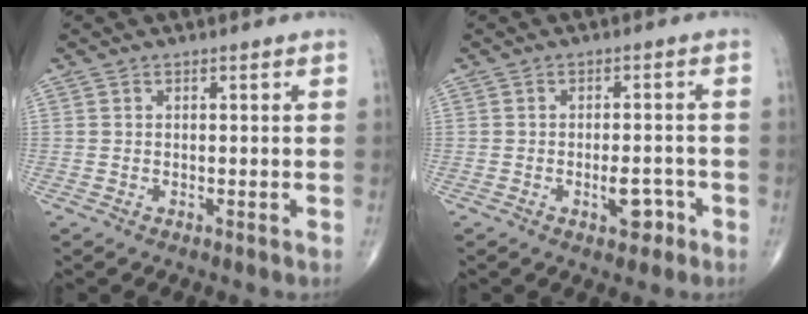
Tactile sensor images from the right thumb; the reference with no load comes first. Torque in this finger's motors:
{"motor_torque": [2.90, 2.11, 1.18, -0.98, 0.46]}